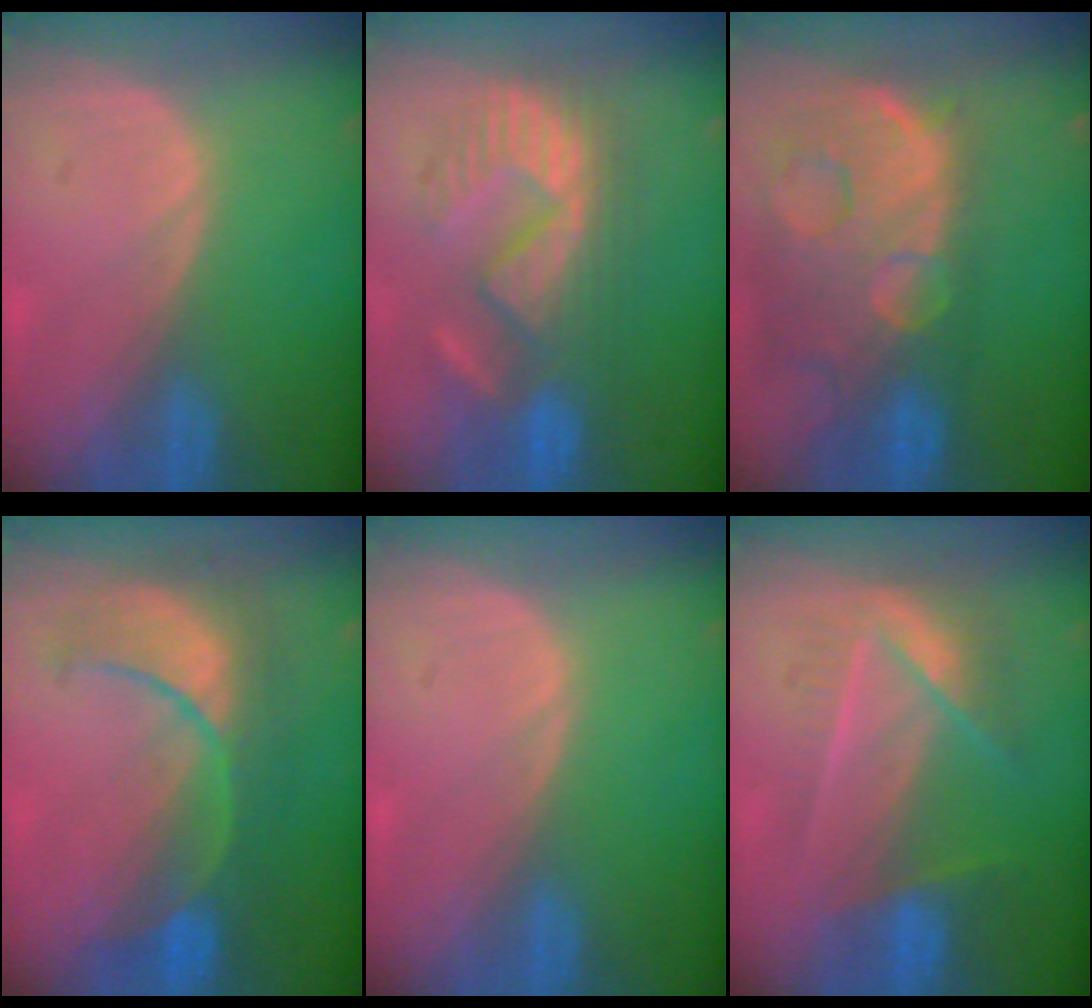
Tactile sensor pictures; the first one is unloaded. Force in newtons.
{"total": 9.7, "press": 9.7, "slide": 0.3}
{"total": 14.5, "press": 11.7, "slide": 8.4}
{"total": 8.9, "press": 8.9, "slide": 0.6}
{"total": 0.0}
{"total": 7.3, "press": 6.6, "slide": 3.0}